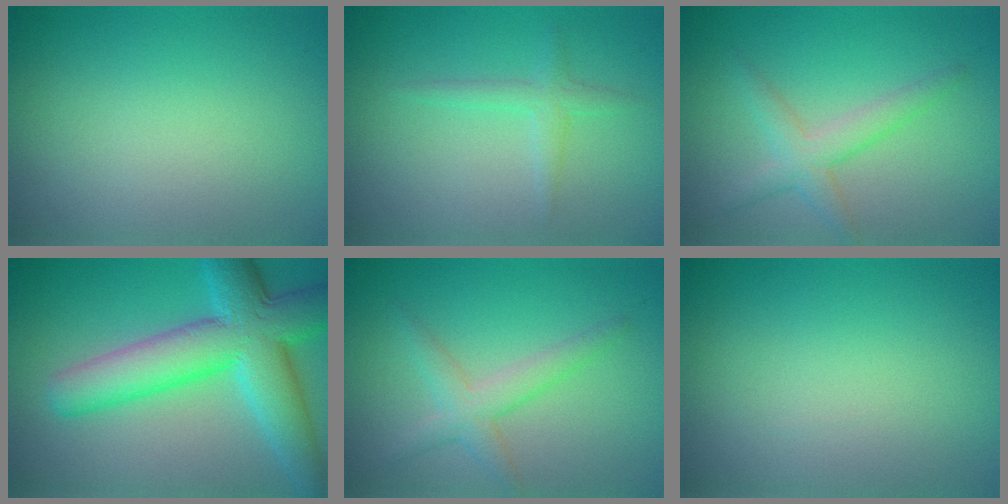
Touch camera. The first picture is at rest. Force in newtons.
{"total": 1.6, "press": 1.6, "slide": 0.1}
{"total": 2.2, "press": 2.2, "slide": 0.2}
{"total": 9.5, "press": 9.5, "slide": 0.2}
{"total": 2.2, "press": 2.2, "slide": 0.2}
{"total": 0.0}